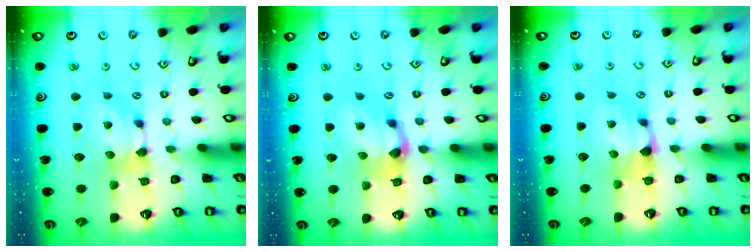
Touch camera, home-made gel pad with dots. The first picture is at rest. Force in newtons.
{"total": 2.1, "press": 1.3, "slide": 1.7}
{"total": 1.2, "press": 0.8, "slide": 0.9}